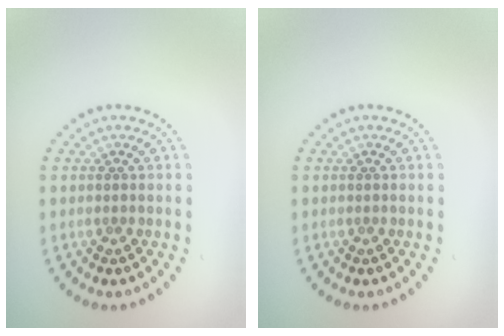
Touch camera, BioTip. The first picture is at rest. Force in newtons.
{"total": 0.0}